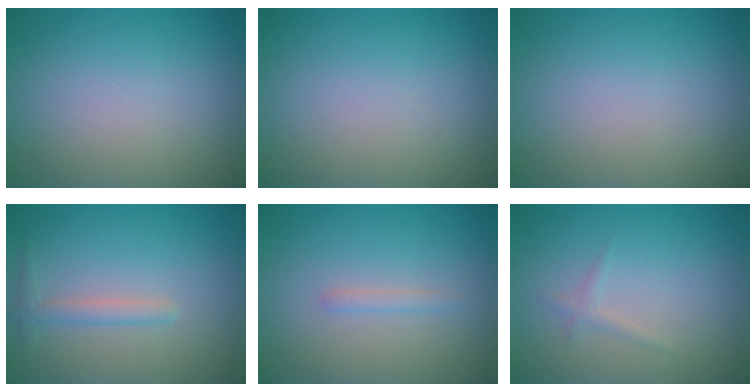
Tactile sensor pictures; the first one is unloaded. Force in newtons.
{"total": 0.0}
{"total": 0.0}
{"total": 1.4, "press": 1.4, "slide": 0.1}
{"total": 0.8, "press": 0.8, "slide": 0.0}
{"total": 0.8, "press": 0.8, "slide": 0.1}